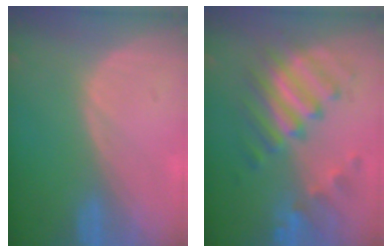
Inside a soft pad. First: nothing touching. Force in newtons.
{"total": 8.6, "press": 8.6, "slide": 0.3}